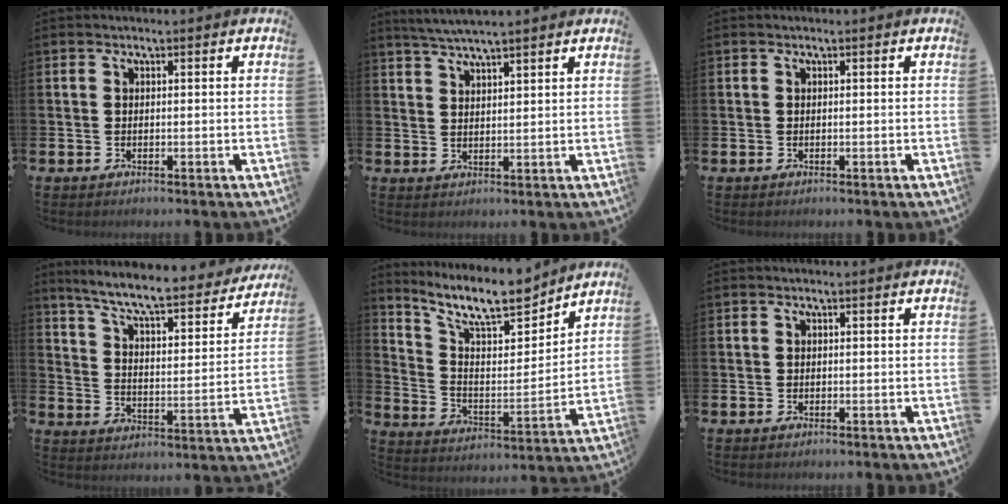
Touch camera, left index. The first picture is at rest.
{"total": 4.1, "force": [3.9, -0.1, 1.2], "torque": [-0.040, -0.007, 0.072]}
{"total": 0.0}
{"total": 8.2, "force": [7.5, 1.0, 3.3], "torque": [-0.093, -0.056, 0.125]}
{"total": 11.1, "force": [9.8, 2.7, 4.4], "torque": [-0.113, -0.067, 0.172]}
{"total": 0.0}